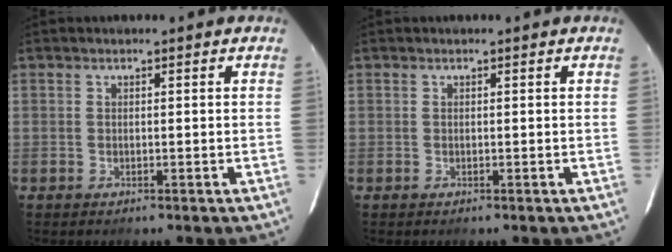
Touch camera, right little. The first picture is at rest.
{"total": 0.0}